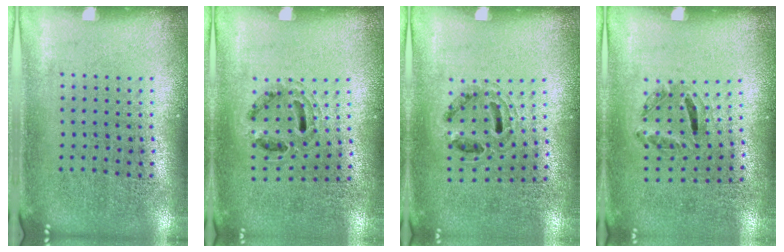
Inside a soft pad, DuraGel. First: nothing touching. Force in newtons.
{"total": 0.8, "press": 0.8, "slide": 0.3}
{"total": 0.9, "press": 0.8, "slide": 0.4}
{"total": 1.2, "press": 0.6, "slide": 1.0}